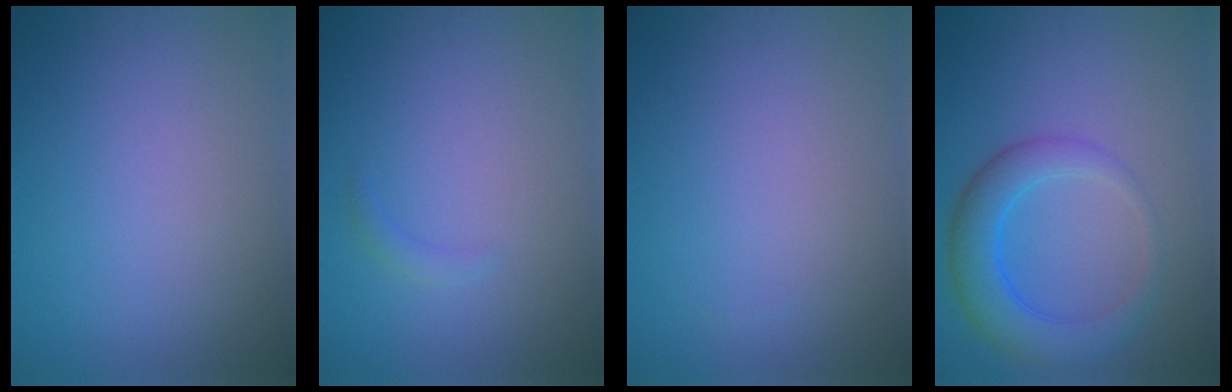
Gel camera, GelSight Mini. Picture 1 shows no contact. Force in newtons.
{"total": 0.9, "press": 0.9, "slide": 0.1}
{"total": 0.0}
{"total": 4.9, "press": 4.9, "slide": 0.2}